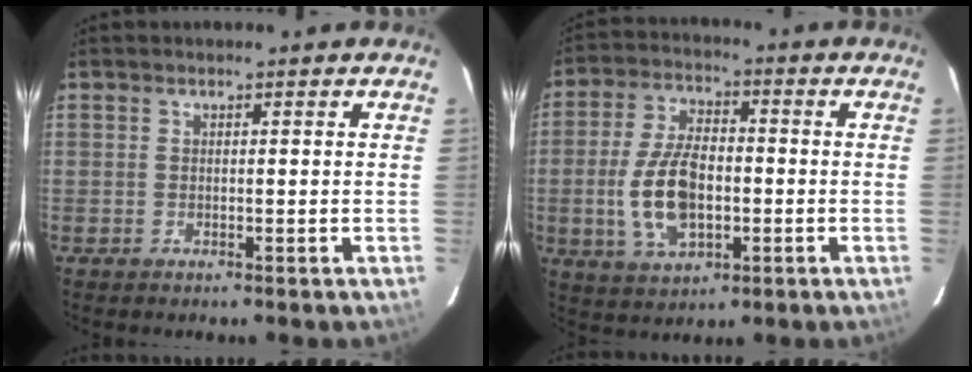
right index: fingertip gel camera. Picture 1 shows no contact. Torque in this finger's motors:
{"motor_torque": [1.59, -0.28, 0.85, 0.14]}